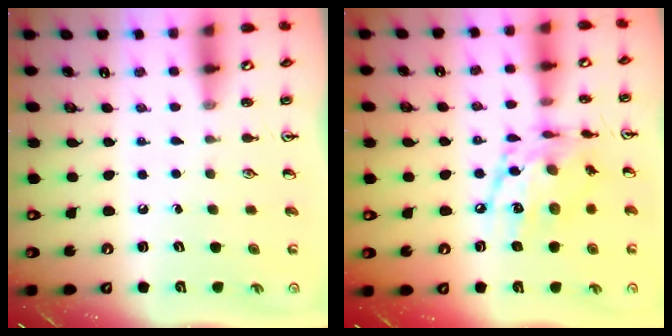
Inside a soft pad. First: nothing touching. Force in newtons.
{"total": 14.6, "press": 14.6, "slide": 0.9}